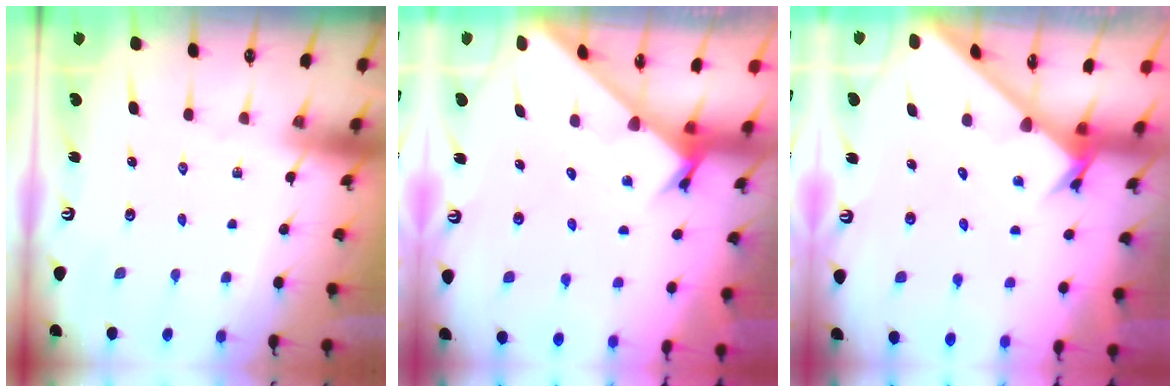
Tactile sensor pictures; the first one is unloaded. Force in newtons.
{"total": 2.3, "press": 2.3, "slide": 0.0}
{"total": 2.4, "press": 2.4, "slide": 0.2}